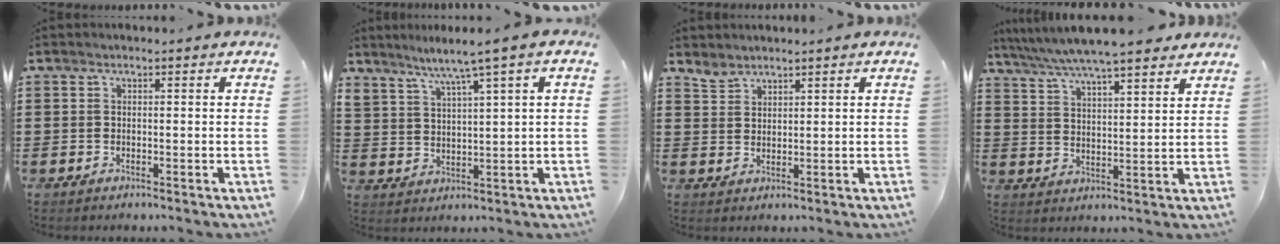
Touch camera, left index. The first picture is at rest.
{"total": 4.3, "force": [3.2, -0.4, 2.8], "torque": [-0.064, -0.015, 0.050]}
{"total": 2.3, "force": [2.2, 0.7, 0.2], "torque": [-0.009, -0.001, 0.044]}
{"total": 6.3, "force": [5.7, 0.3, 2.5], "torque": [-0.072, -0.023, 0.099]}